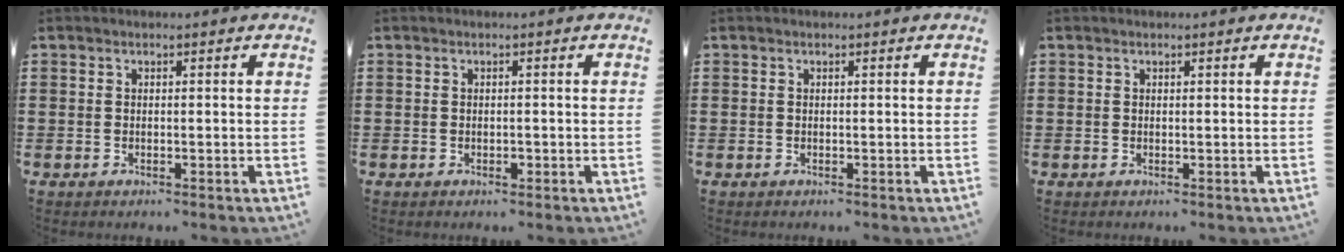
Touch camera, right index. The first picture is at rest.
{"total": 0.7, "force": [-0.4, 0.3, 0.5], "torque": [-0.011, -0.004, -0.007]}
{"total": 0.0}
{"total": 0.0}